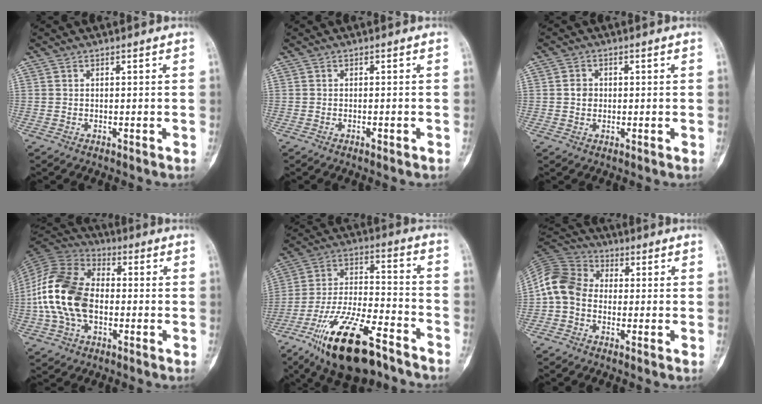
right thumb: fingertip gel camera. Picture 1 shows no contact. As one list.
[{"total": 1.0, "force": [-0.6, 0.3, 0.7], "torque": [-0.011, 0.003, -0.010]}, {"total": 2.4, "force": [0.1, 2.1, 1.1], "torque": [-0.007, 0.004, 0.000]}, {"total": 17.1, "force": [-2.0, 11.4, 12.6], "torque": [-0.248, 0.027, -0.043]}, {"total": 21.2, "force": [-13.6, 7.5, 14.6], "torque": [-0.279, 0.067, -0.239]}, {"total": 9.6, "force": [-1.2, 7.8, 5.6], "torque": [-0.101, 0.027, -0.039]}]